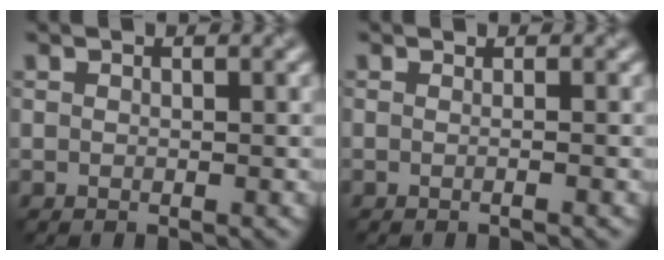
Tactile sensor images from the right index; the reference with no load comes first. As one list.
[{"total": 0.9, "force": [-0.5, 0.4, 0.7], "torque": [-0.003, -0.005, -0.022]}]